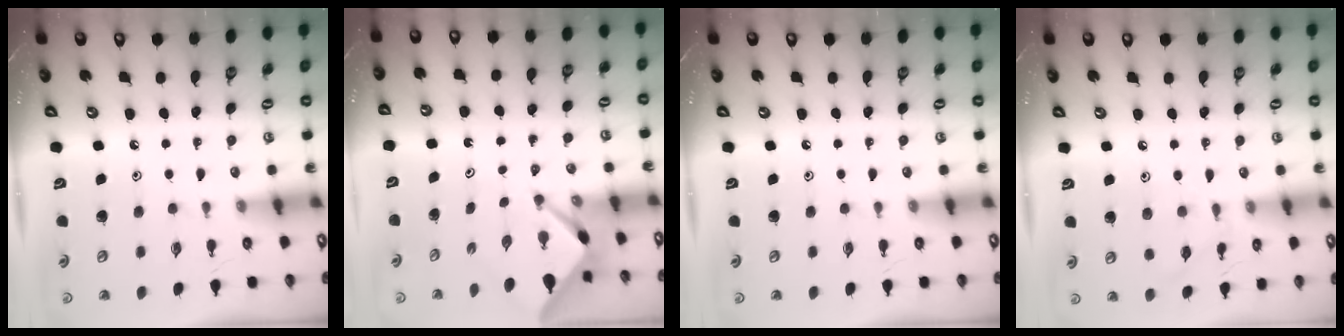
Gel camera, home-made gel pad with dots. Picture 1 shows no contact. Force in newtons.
{"total": 2.7, "press": 2.7, "slide": 0.3}
{"total": 0.0}
{"total": 6.2, "press": 6.1, "slide": 0.7}